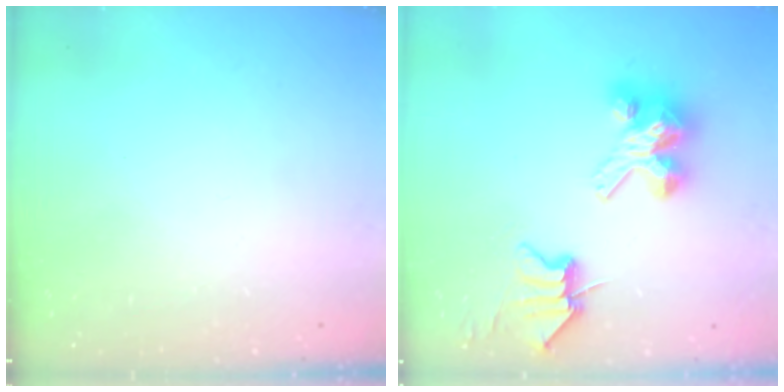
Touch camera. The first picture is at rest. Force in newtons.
{"total": 9.8, "press": 9.8, "slide": 1.0}